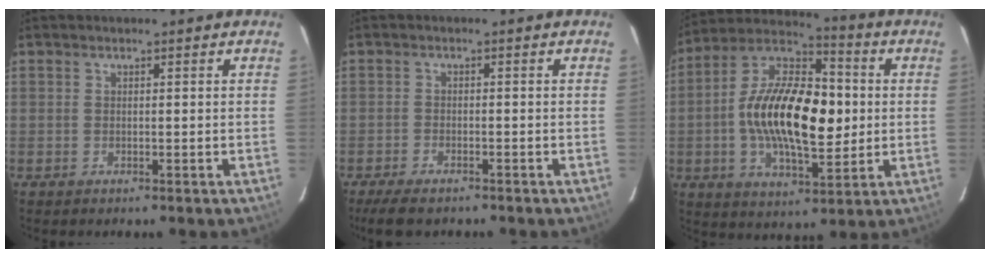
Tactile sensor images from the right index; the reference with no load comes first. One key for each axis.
{"total": 5.9, "fx": -4.8, "fy": 1.9, "fz": 3.0, "tx": -0.079, "ty": -0.020, "tz": -0.084}
{"total": 20.7, "fx": -0.4, "fy": 9.8, "fz": 18.2, "tx": -0.337, "ty": 0.014, "tz": -0.014}